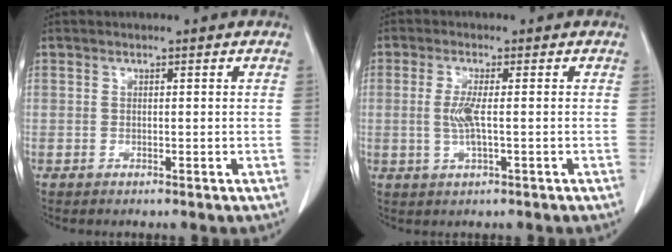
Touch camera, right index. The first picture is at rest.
{"total": 3.7, "force": [-0.1, 0.4, 3.7], "torque": [-0.081, -0.005, -0.003]}